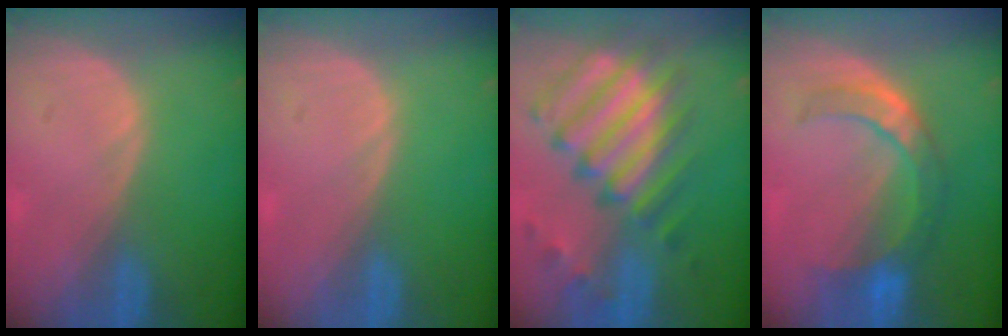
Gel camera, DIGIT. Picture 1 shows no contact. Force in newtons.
{"total": 0.0}
{"total": 11.9, "press": 10.4, "slide": 5.7}
{"total": 7.0, "press": 6.9, "slide": 1.4}